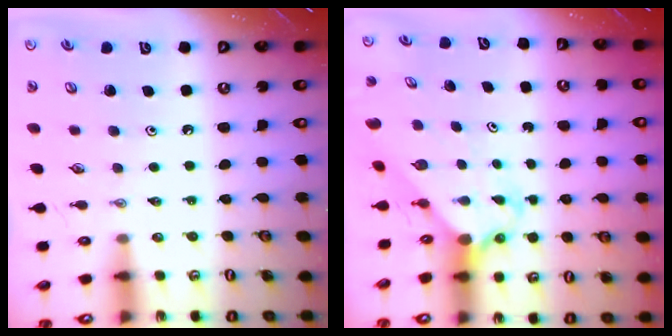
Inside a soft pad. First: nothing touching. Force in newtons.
{"total": 2.3, "press": 2.3, "slide": 0.2}